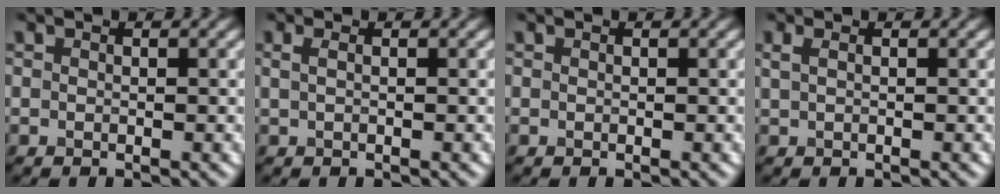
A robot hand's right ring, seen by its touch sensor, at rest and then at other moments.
{"total": 1.3, "force": [0.5, 0.6, 1.0], "torque": [-0.018, -0.001, 0.001]}
{"total": 0.0}
{"total": 1.1, "force": [0.5, 0.4, 0.8], "torque": [-0.020, 0.000, 0.009]}